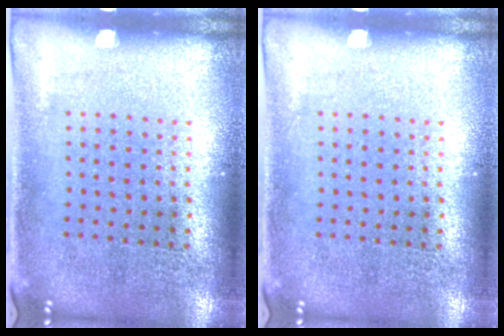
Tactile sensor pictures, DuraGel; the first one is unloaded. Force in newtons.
{"total": 0.0}